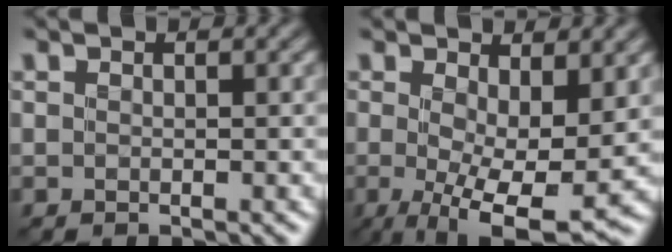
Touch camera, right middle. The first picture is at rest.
{"total": 8.7, "force": [-0.4, 3.0, 8.2], "torque": [-0.135, -0.019, -0.002]}